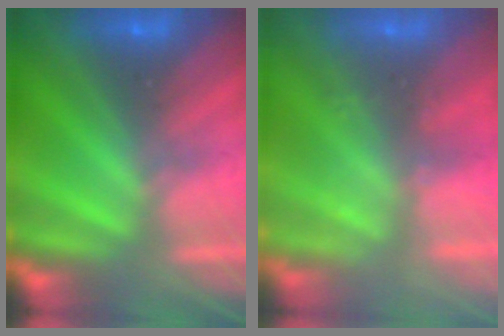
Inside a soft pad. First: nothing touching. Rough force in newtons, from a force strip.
{"total": 2.3}